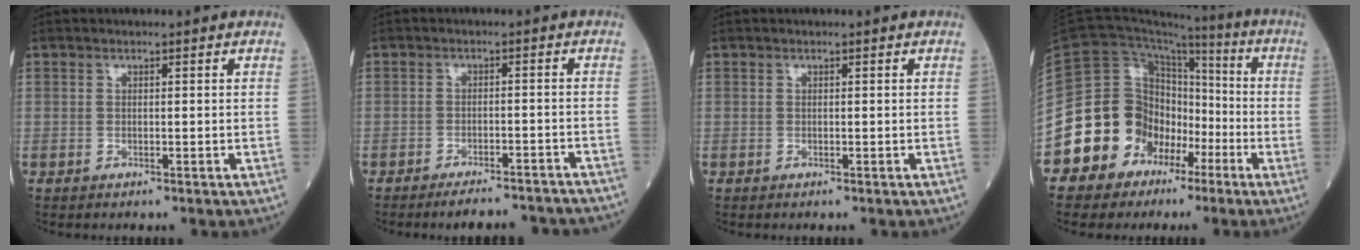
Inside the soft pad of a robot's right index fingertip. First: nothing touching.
{"total": 10.1, "force": [-9.3, 1.5, 3.5], "torque": [-0.033, 0.004, -0.112]}
{"total": 0.0}
{"total": 14.5, "force": [-6.2, 12.1, 5.1], "torque": [-0.092, 0.082, -0.099]}